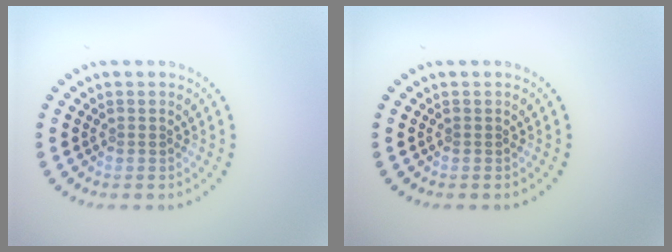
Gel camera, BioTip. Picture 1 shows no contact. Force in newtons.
{"total": 0.0}